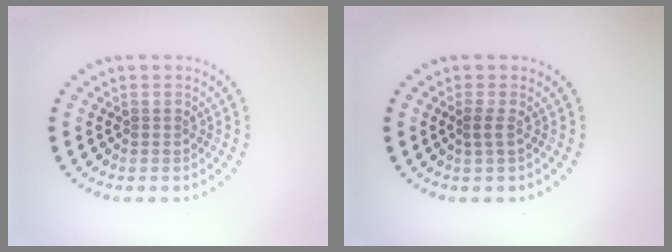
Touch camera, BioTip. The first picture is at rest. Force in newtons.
{"total": 0.9, "press": 0.8, "slide": 0.4}